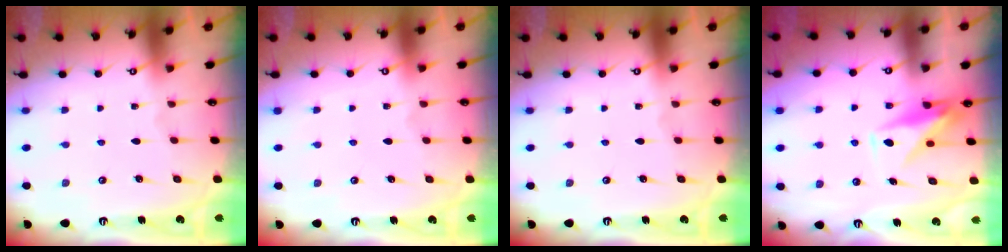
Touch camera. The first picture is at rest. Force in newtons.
{"total": 3.9, "press": 3.9, "slide": 0.1}
{"total": 0.0}
{"total": 10.1, "press": 10.0, "slide": 1.2}